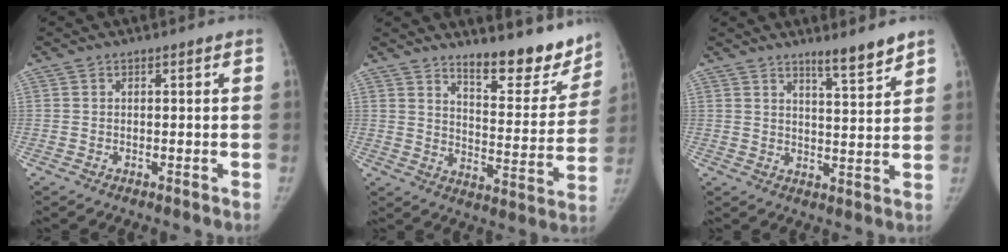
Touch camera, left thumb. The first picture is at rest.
{"total": 15.2, "force": [12.6, 5.1, 6.9], "torque": [-0.042, -0.105, 0.174]}
{"total": 5.9, "force": [4.8, 0.2, 3.4], "torque": [-0.047, -0.045, 0.076]}